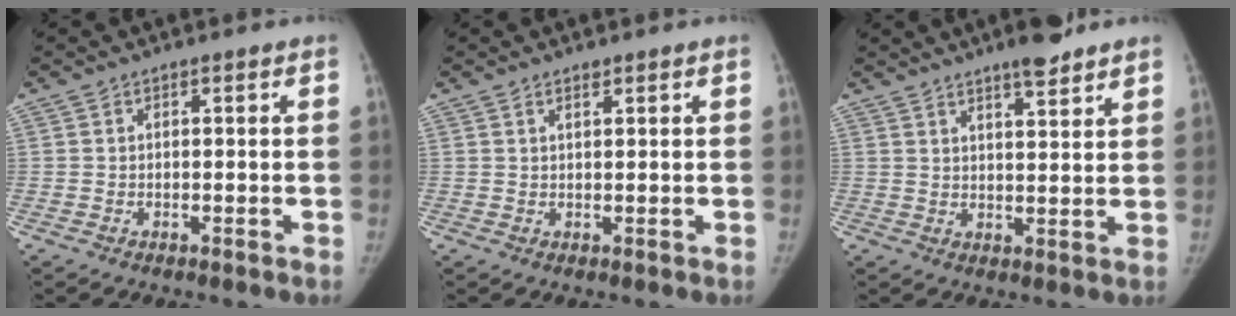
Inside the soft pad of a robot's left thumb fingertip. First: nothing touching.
{"total": 1.0, "force": [0.8, 0.1, 0.5], "torque": [-0.007, -0.006, 0.016]}
{"total": 6.5, "force": [5.0, 1.2, 4.1], "torque": [-0.053, -0.028, 0.074]}